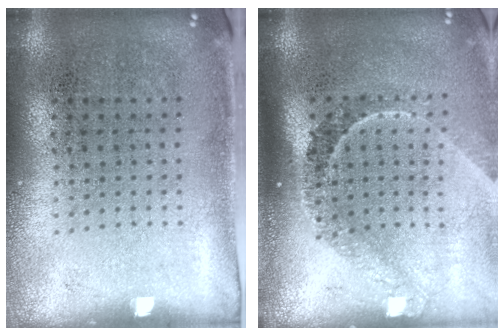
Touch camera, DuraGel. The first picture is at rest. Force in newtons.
{"total": 2.2, "press": 1.5, "slide": 1.5}